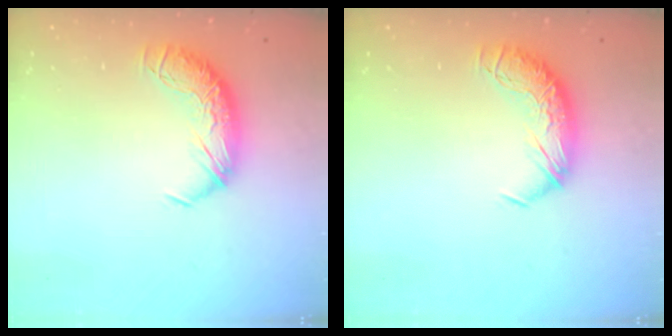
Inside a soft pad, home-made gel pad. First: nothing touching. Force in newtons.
{"total": 0.0}